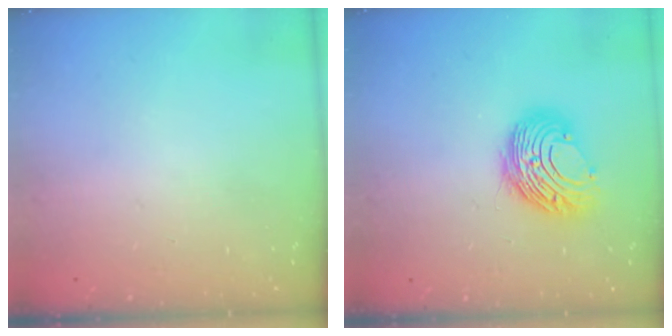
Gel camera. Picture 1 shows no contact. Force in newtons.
{"total": 10.9, "press": 10.9, "slide": 0.6}